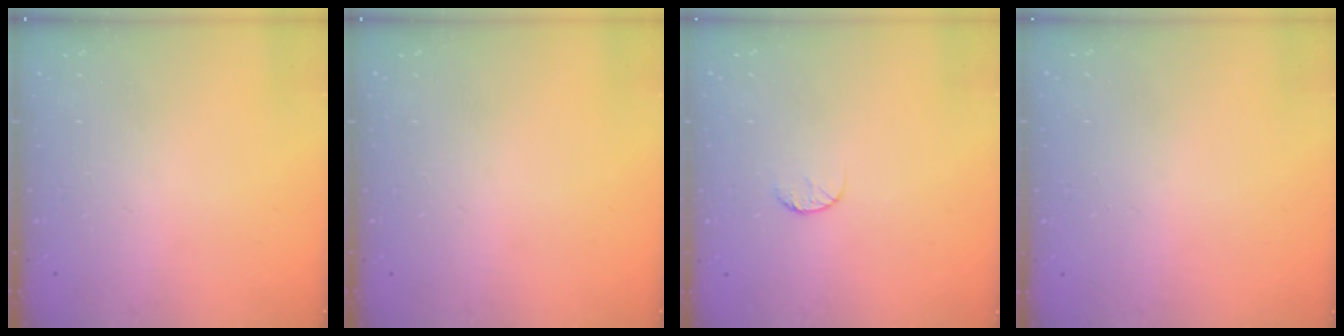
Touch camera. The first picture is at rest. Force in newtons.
{"total": 0.0}
{"total": 5.1, "press": 5.1, "slide": 0.5}
{"total": 0.7, "press": 0.7, "slide": 0.1}